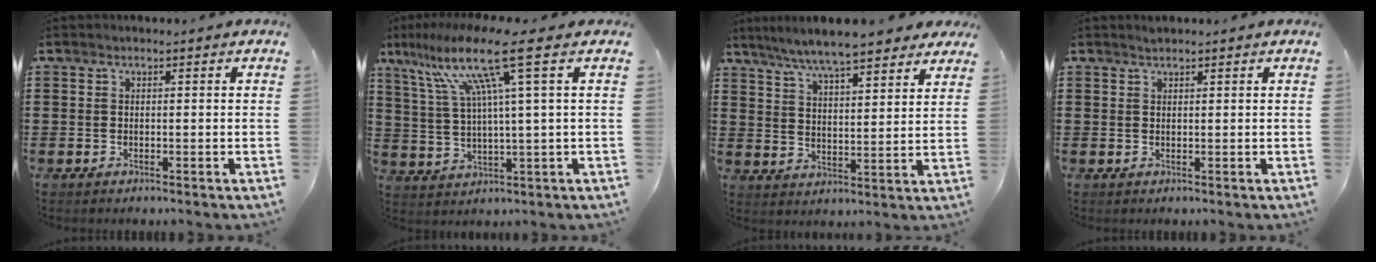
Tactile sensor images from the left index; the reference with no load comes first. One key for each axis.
{"total": 12.7, "fx": 6.0, "fy": 0.1, "fz": 11.1, "tx": -0.243, "ty": -0.013, "tz": 0.088}
{"total": 7.3, "fx": 6.7, "fy": 0.4, "fz": 3.0, "tx": -0.084, "ty": -0.025, "tz": 0.117}
{"total": 0.9, "fx": 0.8, "fy": 0.1, "fz": 0.3, "tx": -0.008, "ty": -0.001, "tz": 0.017}